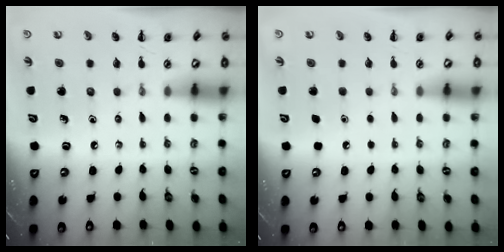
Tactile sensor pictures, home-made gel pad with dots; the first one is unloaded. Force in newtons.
{"total": 1.7, "press": 1.7, "slide": 0.1}